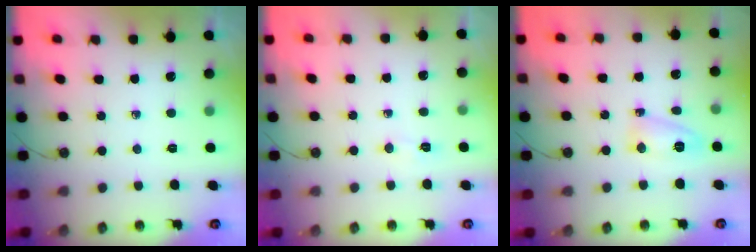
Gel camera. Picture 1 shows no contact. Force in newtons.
{"total": 14.2, "press": 5.3, "slide": 13.2}
{"total": 5.2, "press": 5.1, "slide": 1.1}